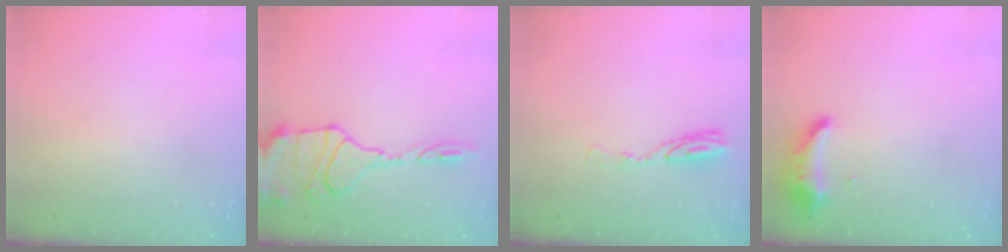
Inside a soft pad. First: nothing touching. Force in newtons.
{"total": 14.9, "press": 14.8, "slide": 1.7}
{"total": 6.8, "press": 6.8, "slide": 0.6}
{"total": 9.7, "press": 8.8, "slide": 4.1}